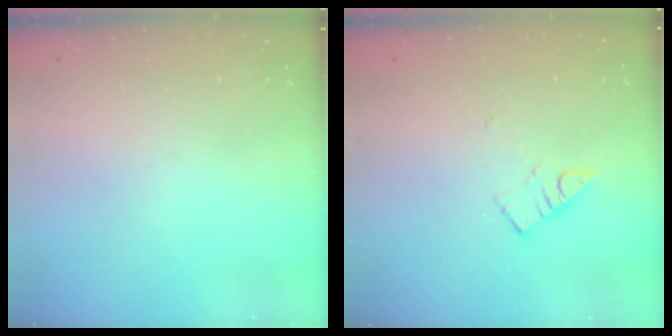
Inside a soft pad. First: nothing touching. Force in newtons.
{"total": 2.8, "press": 2.7, "slide": 0.3}